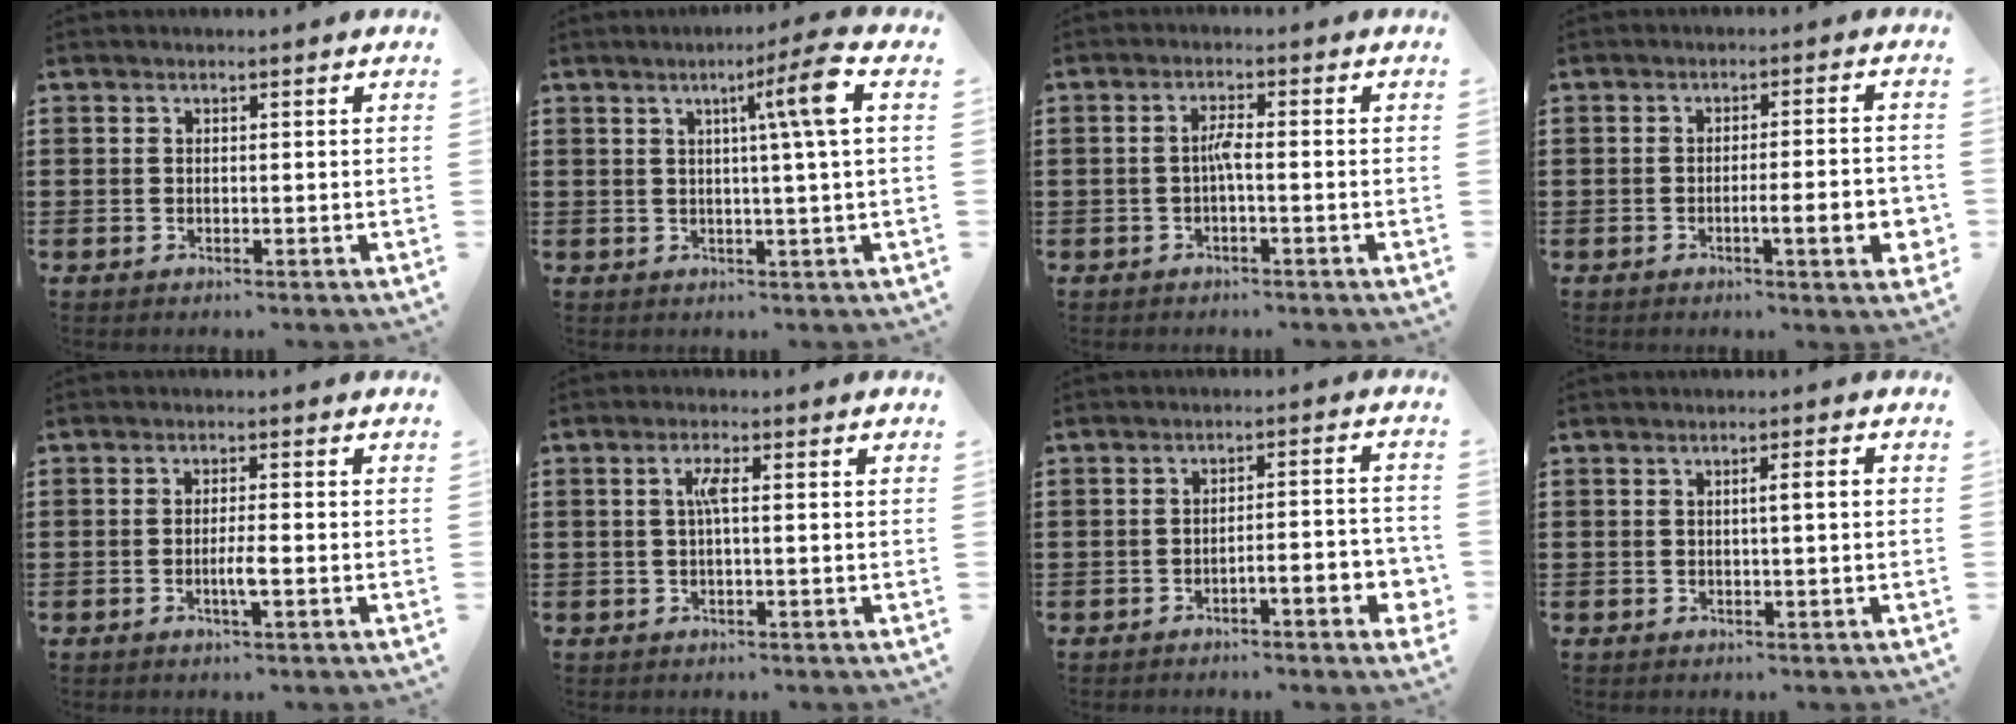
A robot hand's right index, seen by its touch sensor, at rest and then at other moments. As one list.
[{"total": 7.5, "force": [2.2, -1.0, 7.1], "torque": [-0.121, -0.007, 0.024]}, {"total": 2.4, "force": [-0.5, 0.3, 2.3], "torque": [-0.046, 0.002, -0.011]}, {"total": 6.3, "force": [-1.9, 0.6, 6.0], "torque": [-0.086, -0.012, -0.030]}, {"total": 2.8, "force": [-0.9, 0.3, 2.6], "torque": [-0.046, 0.001, -0.017]}, {"total": 2.9, "force": [0.3, 0.2, 2.9], "torque": [-0.057, 0.001, 0.002]}, {"total": 4.4, "force": [-2.8, 0.5, 3.4], "torque": [-0.055, -0.003, -0.051]}, {"total": 1.9, "force": [0.1, -0.1, 1.9], "torque": [-0.034, -0.003, -0.001]}]